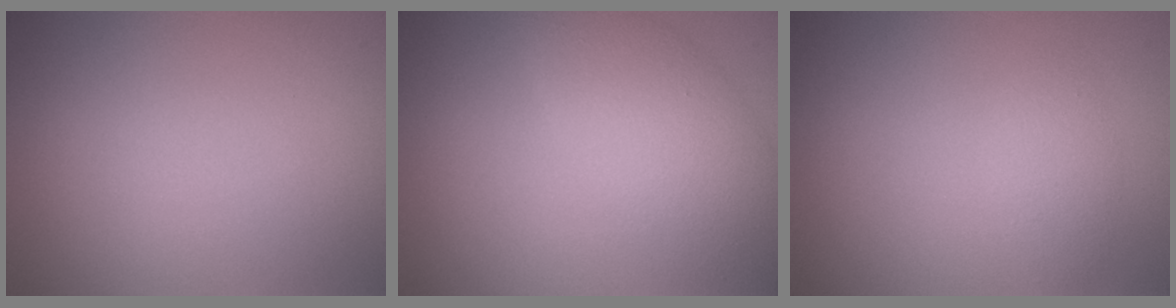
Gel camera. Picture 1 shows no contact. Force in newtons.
{"total": 5.1, "press": 5.1, "slide": 0.2}
{"total": 1.5, "press": 1.5, "slide": 0.1}